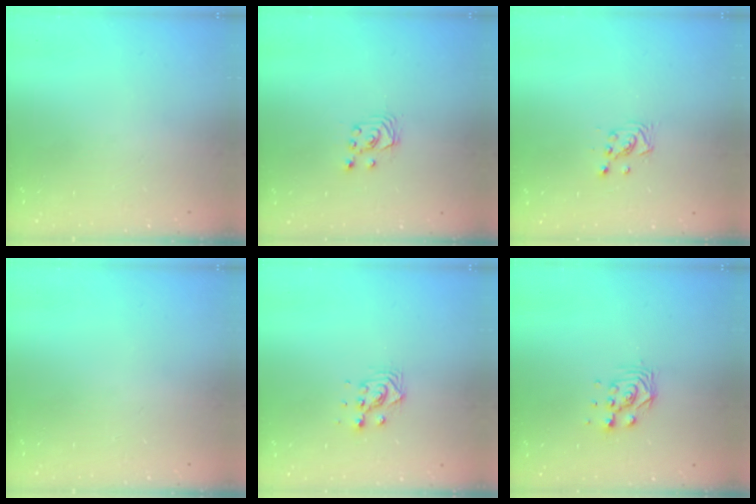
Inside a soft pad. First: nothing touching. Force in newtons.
{"total": 2.5, "press": 2.5, "slide": 0.3}
{"total": 3.0, "press": 2.9, "slide": 0.5}
{"total": 0.0}
{"total": 5.1, "press": 5.1, "slide": 0.1}
{"total": 5.1, "press": 5.0, "slide": 0.4}